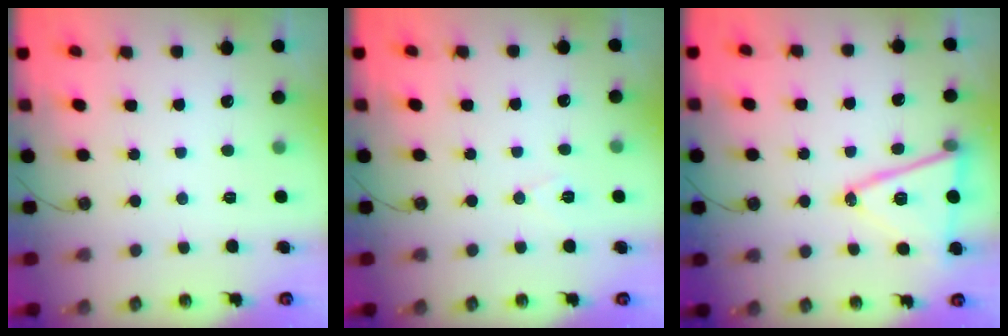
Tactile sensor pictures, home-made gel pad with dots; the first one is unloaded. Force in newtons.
{"total": 6.1, "press": 4.1, "slide": 4.6}
{"total": 14.8, "press": 14.3, "slide": 3.9}